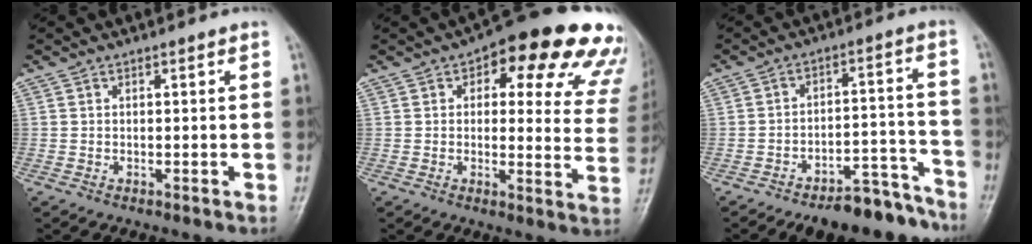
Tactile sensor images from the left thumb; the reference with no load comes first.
{"total": 20.9, "force": [11.9, 8.5, 14.9], "torque": [-0.134, -0.020, 0.128]}
{"total": 12.2, "force": [-10.4, 4.6, 4.6], "torque": [-0.023, 0.092, -0.153]}